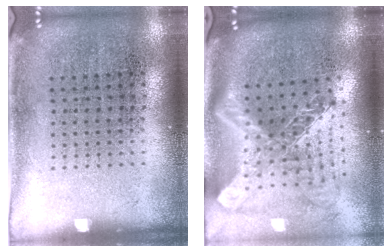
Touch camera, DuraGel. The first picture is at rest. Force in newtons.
{"total": 2.8, "press": 1.9, "slide": 2.1}